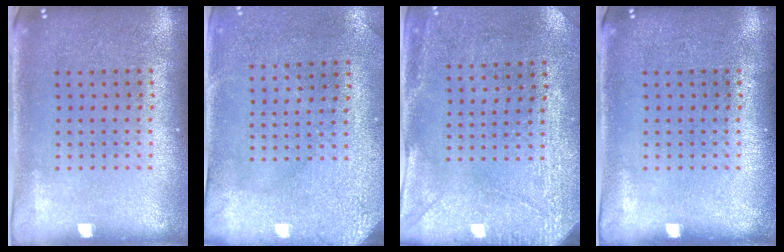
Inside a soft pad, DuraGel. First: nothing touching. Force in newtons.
{"total": 3.0, "press": 2.5, "slide": 1.7}
{"total": 2.9, "press": 2.3, "slide": 1.8}
{"total": 0.0}